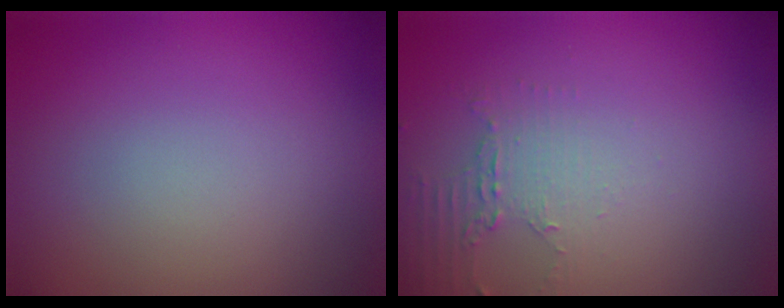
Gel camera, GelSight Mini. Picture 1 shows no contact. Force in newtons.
{"total": 2.1, "press": 1.5, "slide": 1.4}